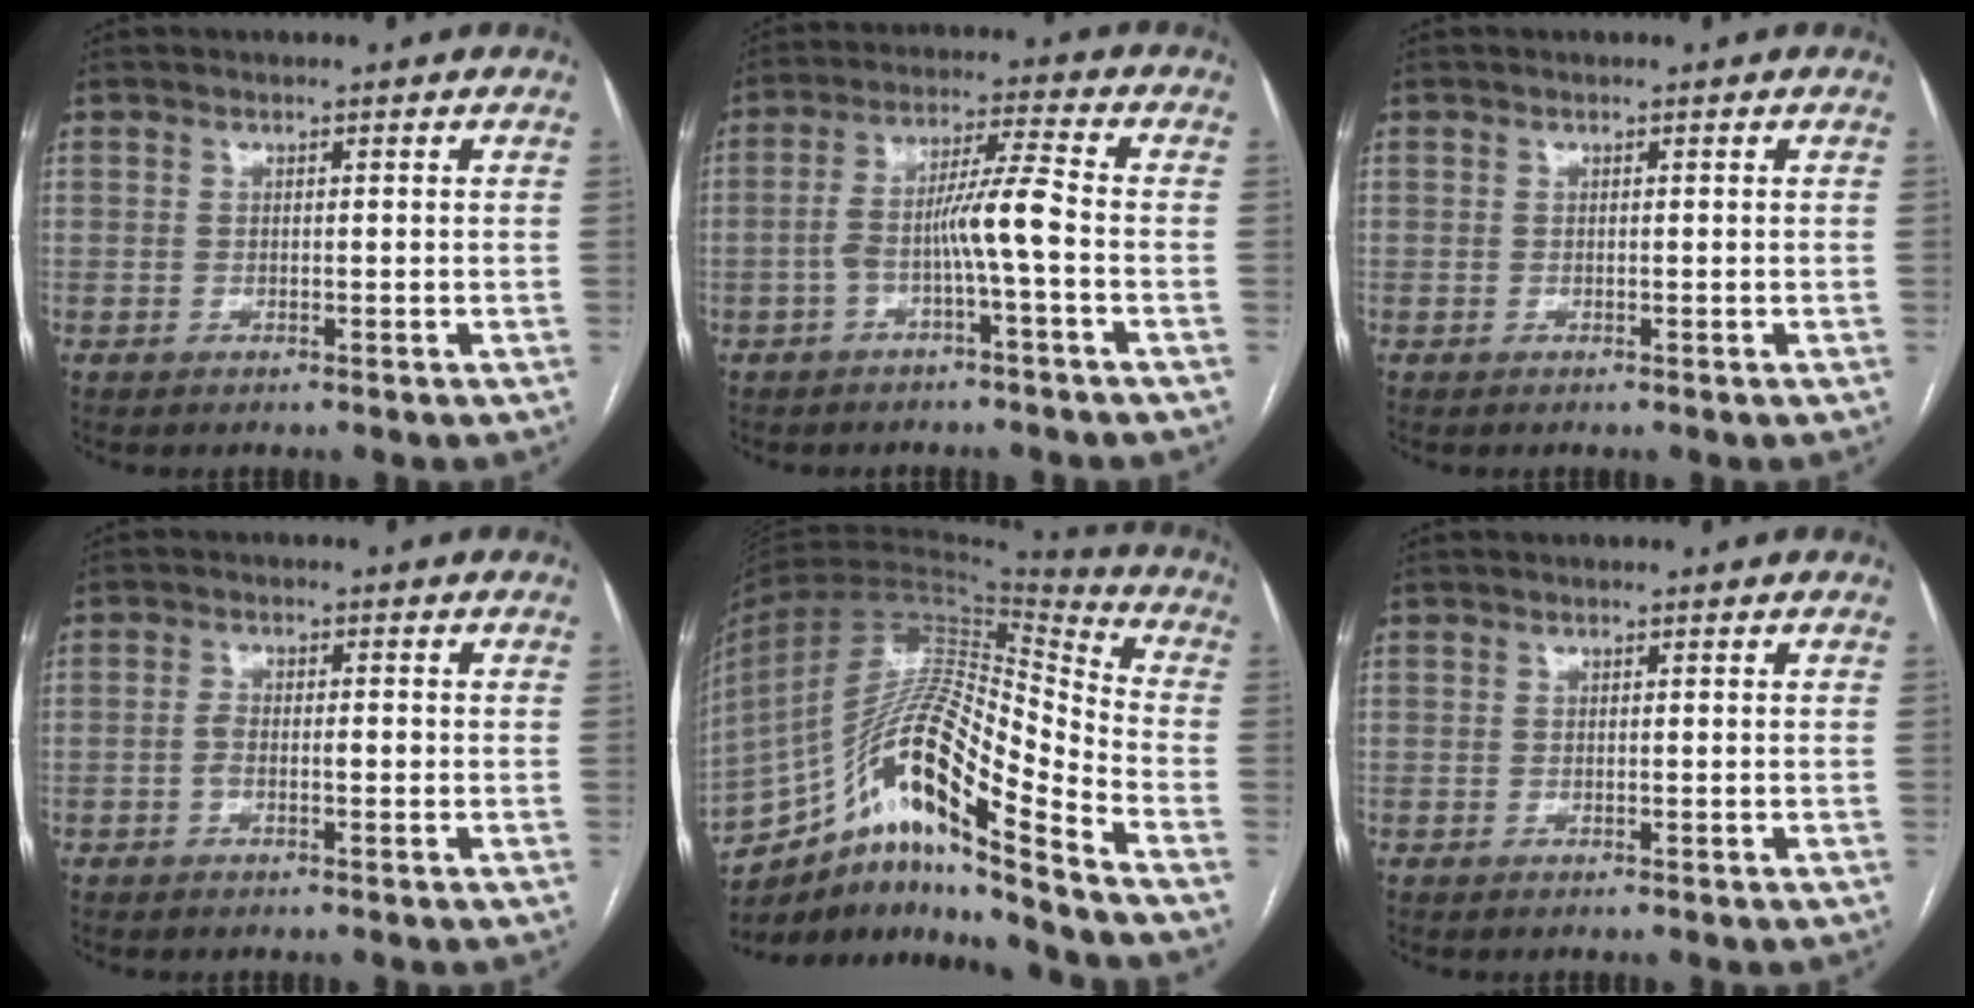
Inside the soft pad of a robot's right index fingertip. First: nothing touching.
{"total": 7.0, "force": [-2.1, -0.3, 6.7], "torque": [-0.126, 0.023, -0.035]}
{"total": 0.0}
{"total": 2.6, "force": [-0.6, 1.1, 2.2], "torque": [-0.042, 0.013, -0.008]}
{"total": 19.5, "force": [-12.2, 2.2, 15.0], "torque": [-0.285, 0.019, -0.217]}
{"total": 0.0}